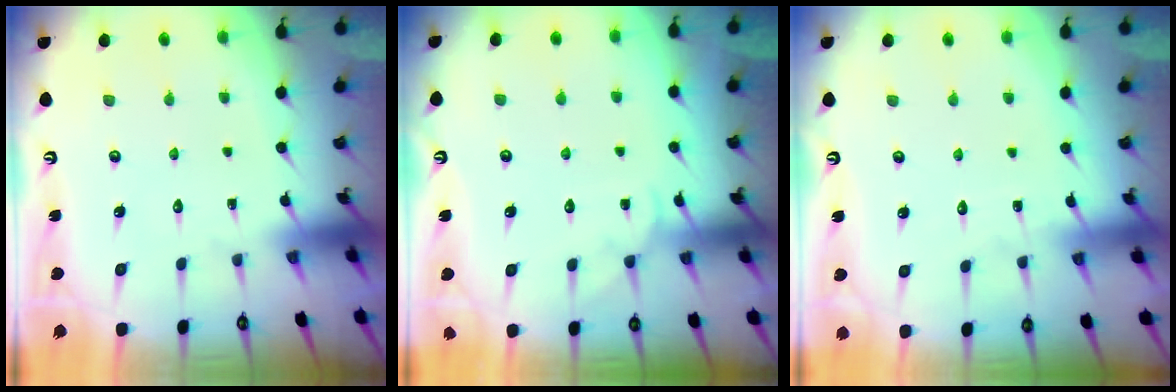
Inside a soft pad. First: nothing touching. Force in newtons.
{"total": 3.5, "press": 3.5, "slide": 0.4}
{"total": 2.4, "press": 2.4, "slide": 0.3}